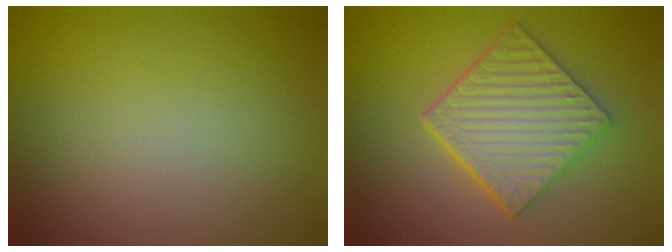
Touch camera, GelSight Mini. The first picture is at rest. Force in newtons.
{"total": 6.0, "press": 4.6, "slide": 3.9}